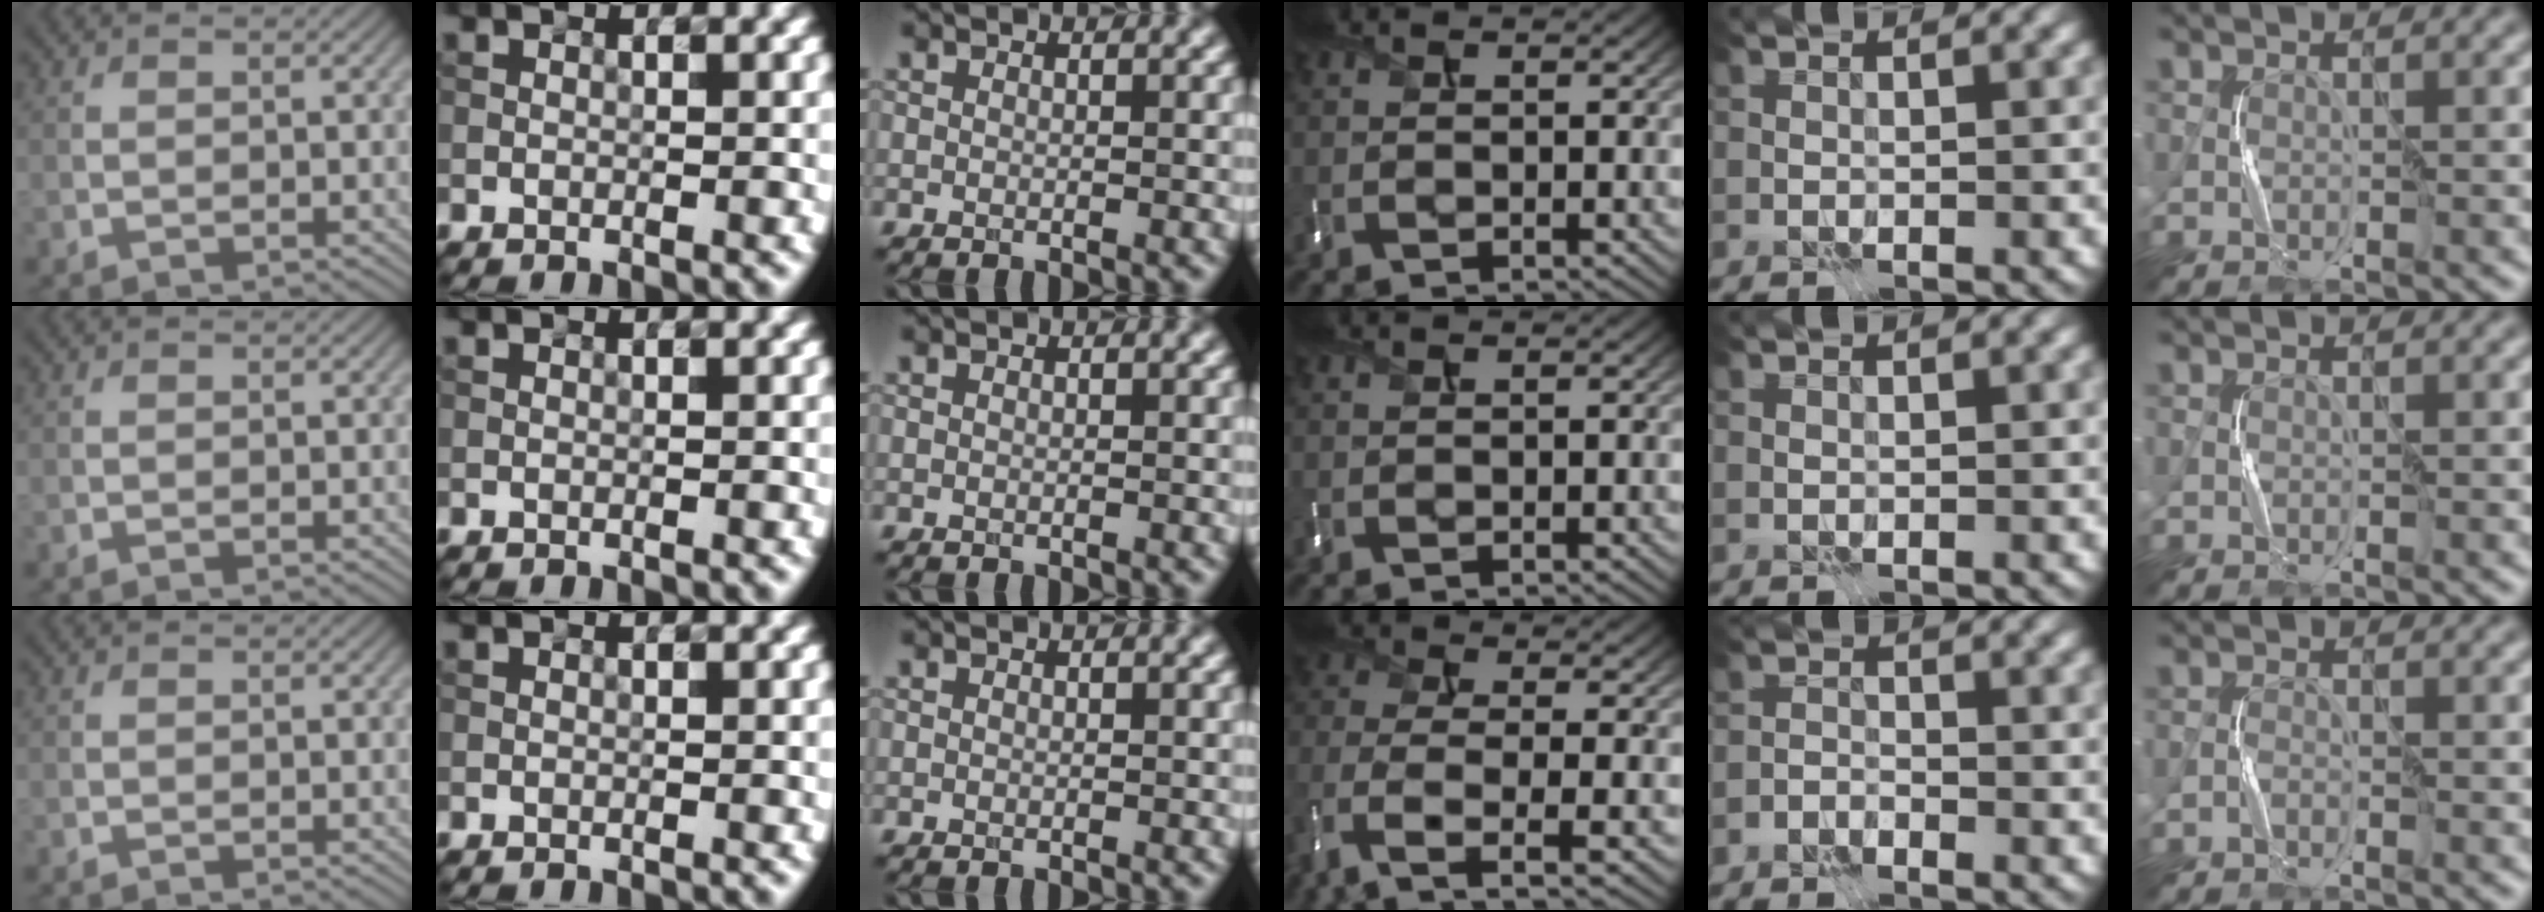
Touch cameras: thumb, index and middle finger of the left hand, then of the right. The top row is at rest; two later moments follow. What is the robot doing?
{"motion": "press", "object": "memory foam"}